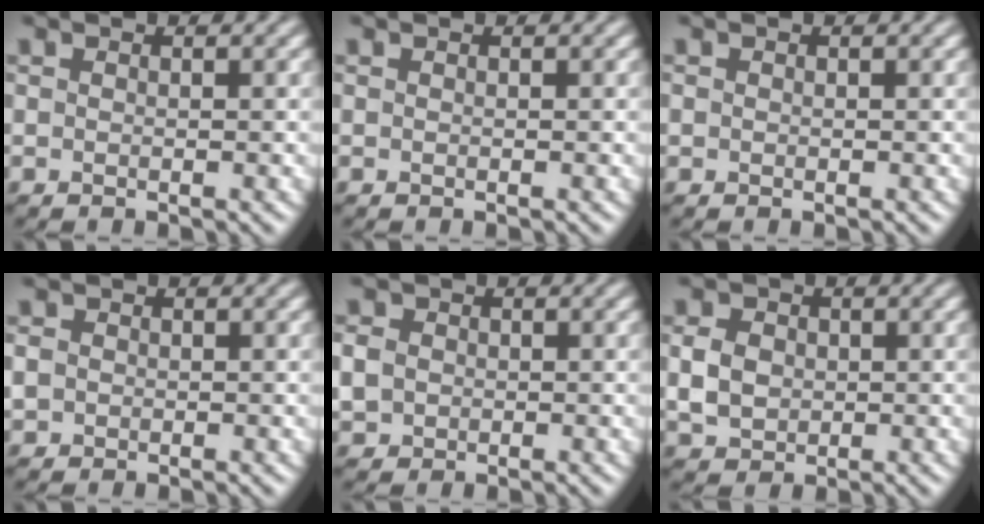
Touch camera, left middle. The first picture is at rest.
{"total": 0.0}
{"total": 0.0}
{"total": 2.7, "force": [-0.5, 2.5, 0.8], "torque": [-0.020, 0.006, -0.017]}
{"total": 3.7, "force": [-0.4, 3.4, 1.4], "torque": [-0.035, 0.006, -0.022]}
{"total": 3.4, "force": [-0.3, 2.9, 1.8], "torque": [-0.042, 0.001, -0.007]}